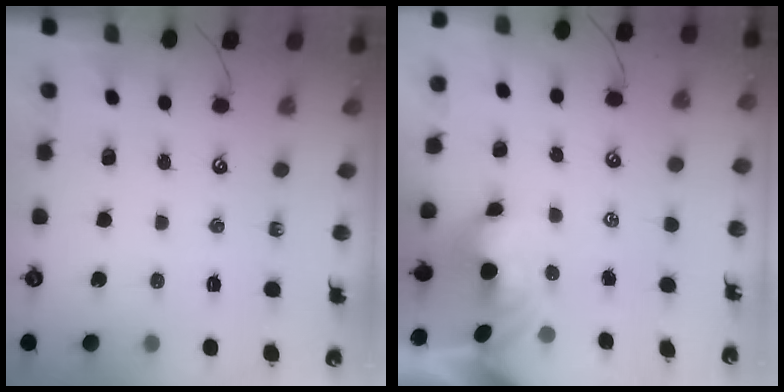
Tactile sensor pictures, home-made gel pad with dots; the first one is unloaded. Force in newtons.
{"total": 2.0, "press": 1.9, "slide": 0.7}